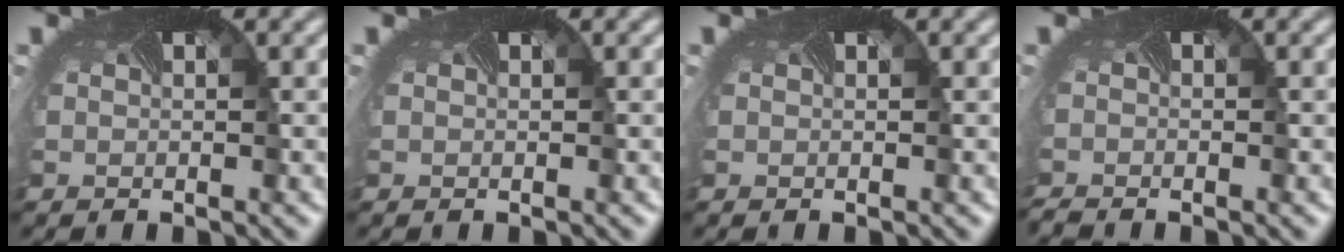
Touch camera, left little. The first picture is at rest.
{"total": 0.0}
{"total": 0.0}
{"total": 1.4, "force": [-1.3, -0.3, -0.1], "torque": [-0.010, -0.014, -0.029]}